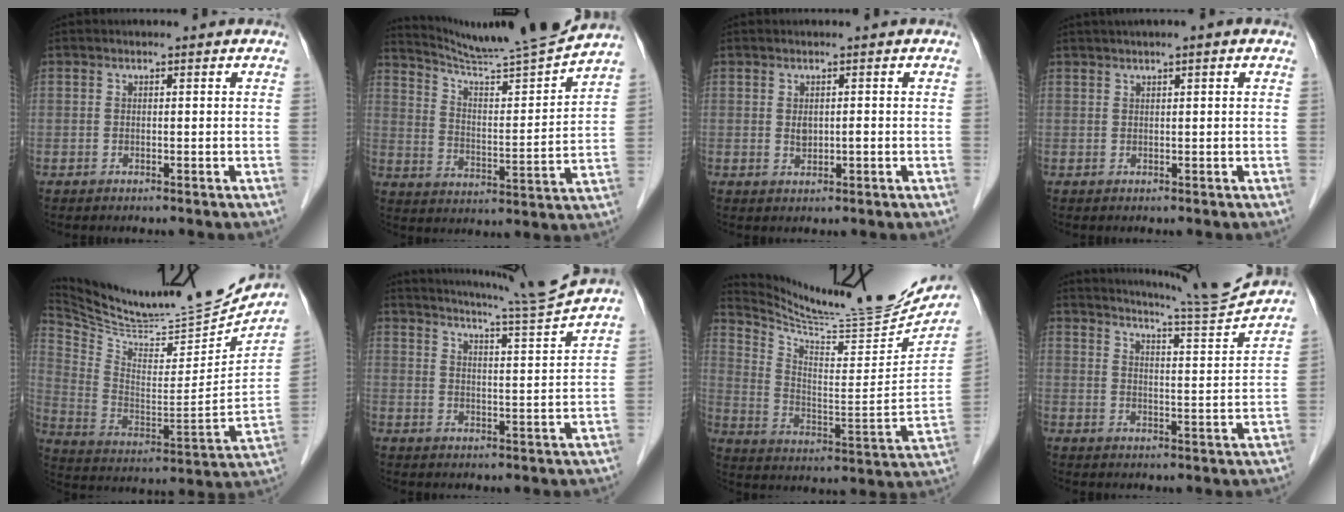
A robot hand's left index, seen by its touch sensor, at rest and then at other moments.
{"total": 15.5, "force": [14.7, -2.0, 4.4], "torque": [-0.076, -0.025, 0.233]}
{"total": 1.6, "force": [0.1, 0.8, 1.4], "torque": [-0.022, 0.002, 0.006]}
{"total": 2.3, "force": [1.4, 0.0, 1.8], "torque": [-0.033, 0.015, 0.024]}
{"total": 27.3, "force": [25.0, 3.9, 10.1], "torque": [-0.172, -0.057, 0.377]}
{"total": 9.5, "force": [8.8, -2.9, 2.2], "torque": [-0.046, -0.038, 0.134]}
{"total": 21.7, "force": [20.3, 0.9, 7.6], "torque": [-0.130, -0.073, 0.306]}
{"total": 9.7, "force": [9.3, -2.4, 1.5], "torque": [-0.037, -0.034, 0.140]}